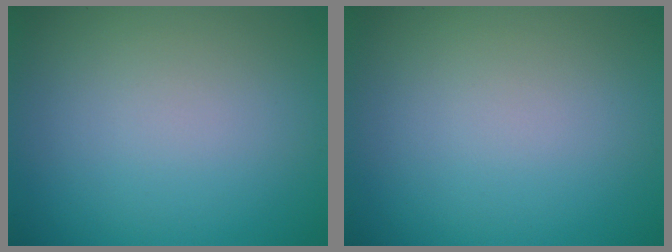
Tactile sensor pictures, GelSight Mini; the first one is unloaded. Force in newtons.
{"total": 0.0}